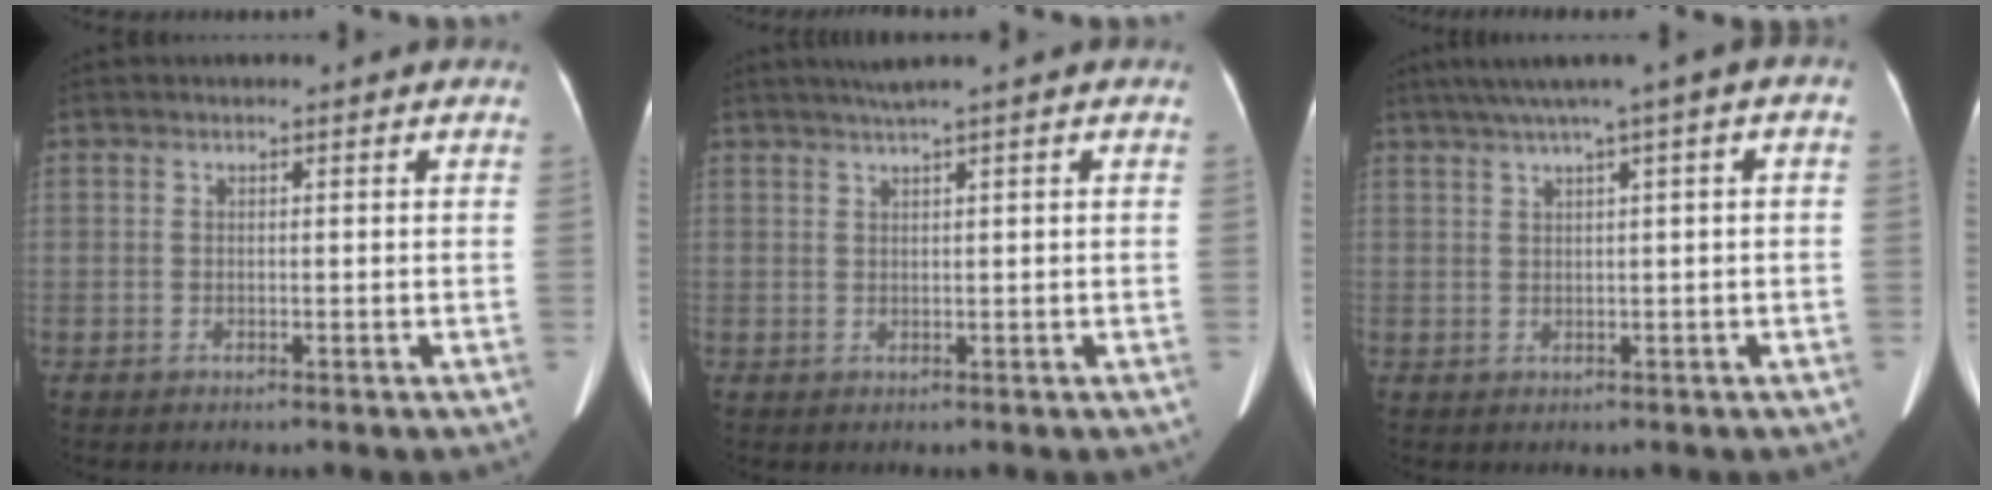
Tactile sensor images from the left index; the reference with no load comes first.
{"total": 2.4, "force": [1.6, -0.6, 1.6], "torque": [-0.036, 0.006, 0.036]}
{"total": 6.4, "force": [1.9, 0.0, 6.1], "torque": [-0.096, 0.038, 0.032]}